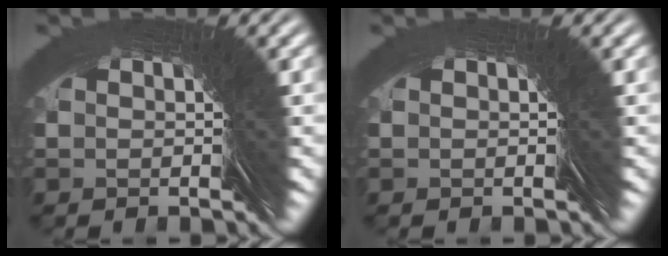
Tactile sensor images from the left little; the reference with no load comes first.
{"total": 0.0}